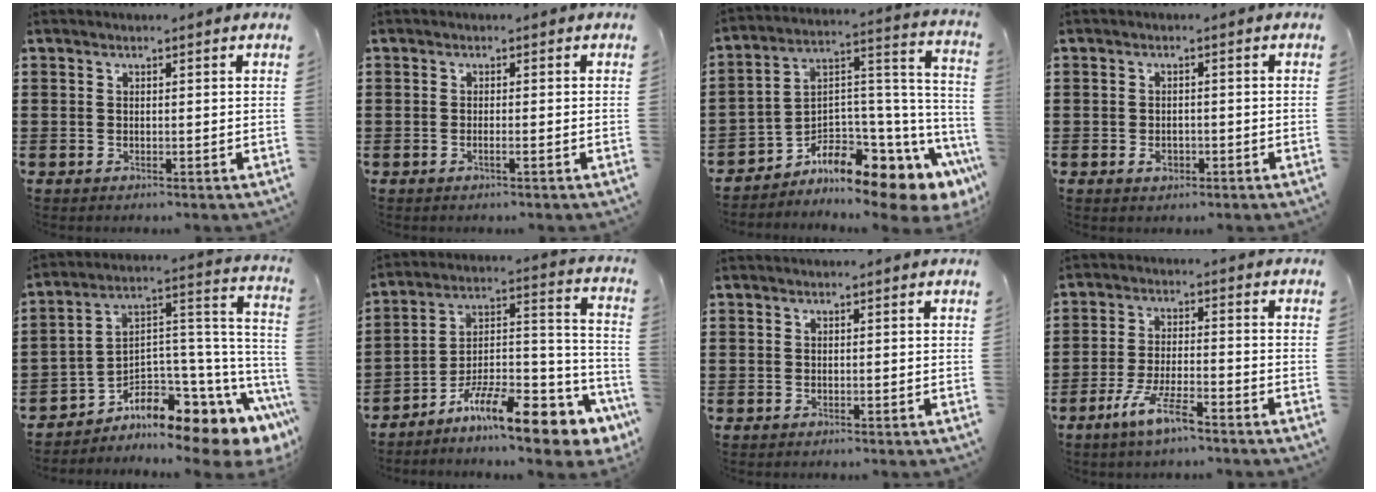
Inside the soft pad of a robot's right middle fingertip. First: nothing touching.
{"total": 1.1, "force": [-0.8, 0.1, 0.7], "torque": [-0.014, -0.001, -0.016]}
{"total": 7.2, "force": [-5.5, 3.0, 3.5], "torque": [-0.080, -0.030, -0.113]}
{"total": 2.3, "force": [-1.3, 1.4, 1.3], "torque": [-0.027, 0.003, -0.025]}
{"total": 5.9, "force": [-4.5, 2.6, 2.8], "torque": [-0.073, -0.045, -0.096]}
{"total": 12.7, "force": [-9.4, 3.3, 7.9], "torque": [-0.130, 0.026, -0.172]}
{"total": 0.0}
{"total": 7.0, "force": [-5.1, 1.2, 4.7], "torque": [-0.108, -0.006, -0.098]}